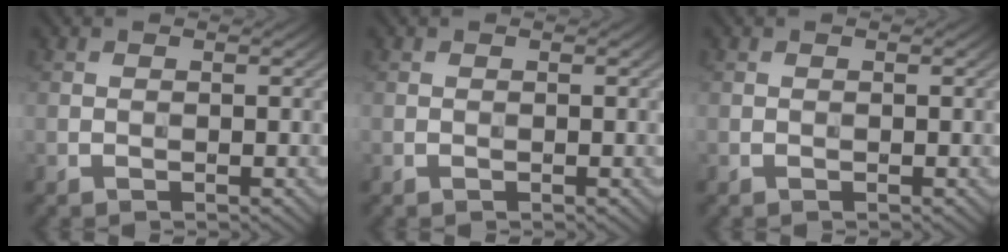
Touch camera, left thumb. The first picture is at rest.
{"total": 0.0}
{"total": 0.0}